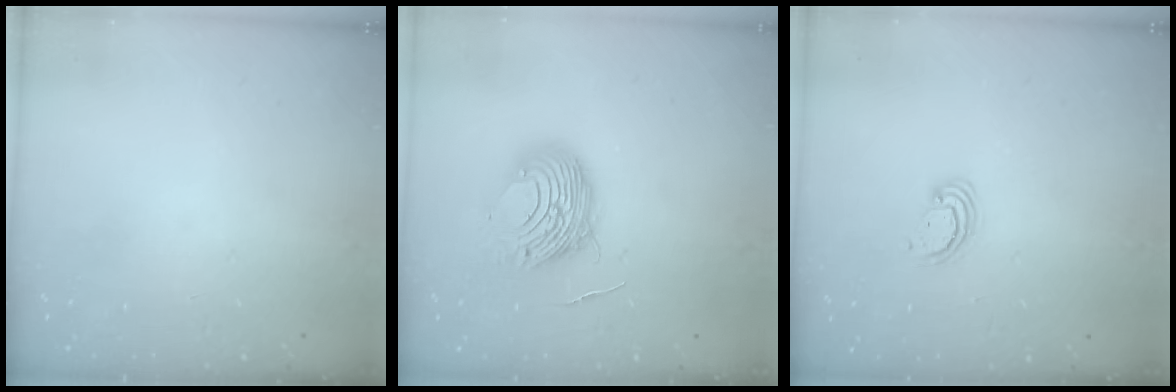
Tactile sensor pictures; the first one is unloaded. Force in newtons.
{"total": 9.7, "press": 9.7, "slide": 0.8}
{"total": 2.8, "press": 2.8, "slide": 0.3}